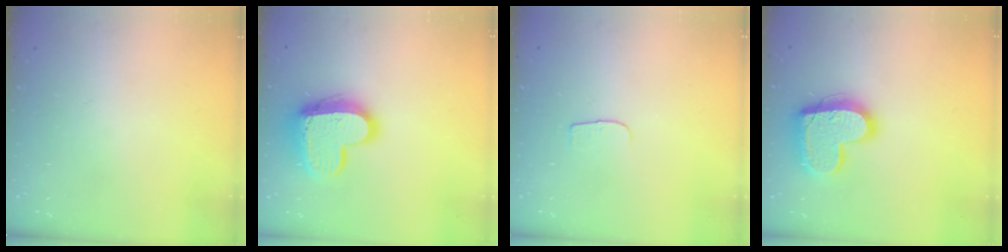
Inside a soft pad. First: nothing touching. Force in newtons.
{"total": 16.9, "press": 16.8, "slide": 1.4}
{"total": 4.2, "press": 4.2, "slide": 0.4}
{"total": 17.3, "press": 17.3, "slide": 1.2}